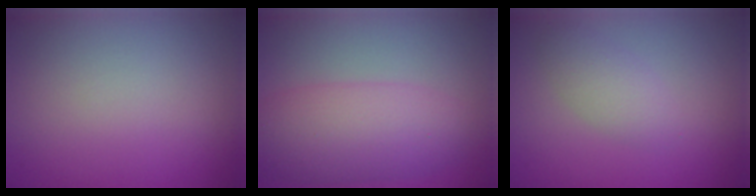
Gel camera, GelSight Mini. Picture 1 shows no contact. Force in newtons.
{"total": 6.0, "press": 6.0, "slide": 0.1}
{"total": 2.1, "press": 2.1, "slide": 0.1}